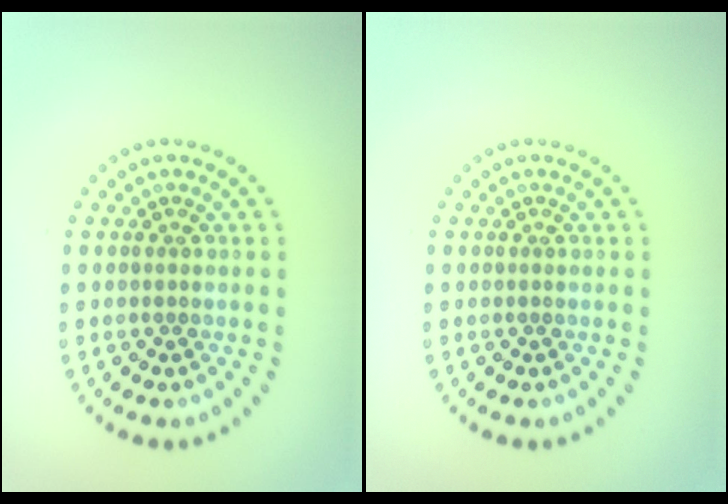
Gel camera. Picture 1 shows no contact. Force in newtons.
{"total": 0.0}